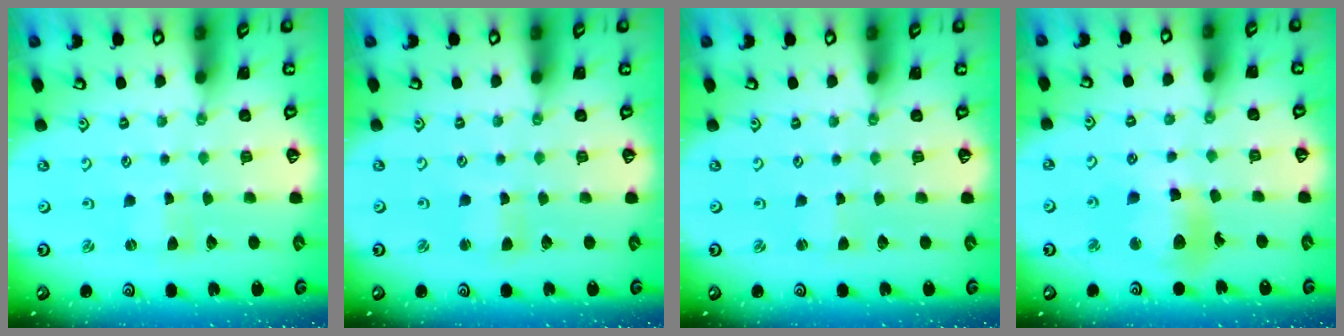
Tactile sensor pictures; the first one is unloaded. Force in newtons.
{"total": 1.5, "press": 1.5, "slide": 0.2}
{"total": 1.1, "press": 1.1, "slide": 0.2}
{"total": 11.1, "press": 11.1, "slide": 0.6}